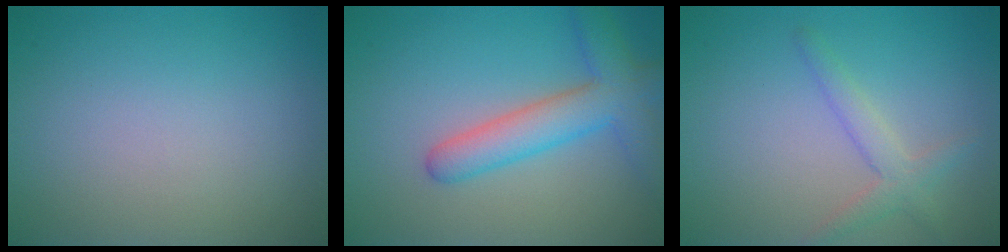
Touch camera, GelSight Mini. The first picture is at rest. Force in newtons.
{"total": 5.3, "press": 5.2, "slide": 0.2}
{"total": 2.2, "press": 2.2, "slide": 0.1}